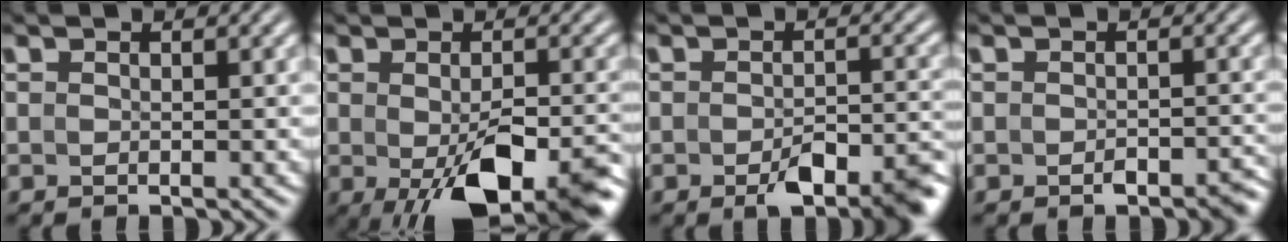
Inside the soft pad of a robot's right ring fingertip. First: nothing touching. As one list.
[{"total": 8.3, "force": [-3.2, 3.1, 7.0], "torque": [-0.118, -0.039, -0.027]}, {"total": 4.6, "force": [-2.8, 1.5, 3.3], "torque": [-0.045, -0.004, -0.045]}, {"total": 1.7, "force": [-1.5, 0.5, 0.6], "torque": [-0.005, -0.001, -0.024]}]